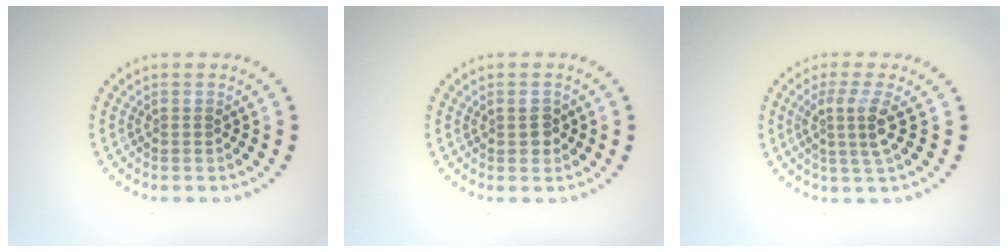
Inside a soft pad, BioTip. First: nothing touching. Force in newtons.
{"total": 1.5, "press": 1.5, "slide": 0.3}
{"total": 2.9, "press": 2.1, "slide": 2.0}